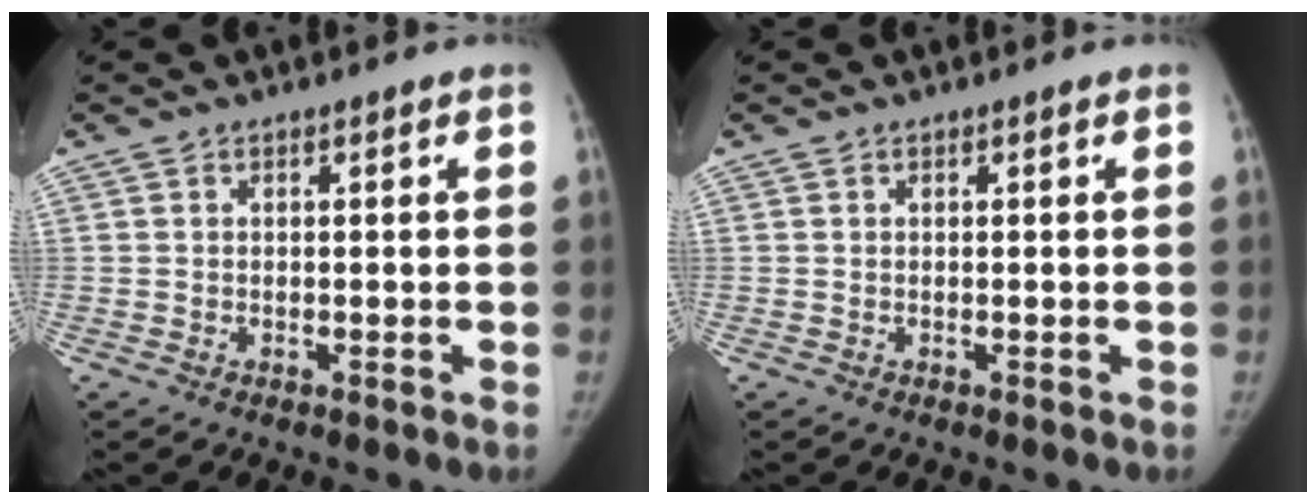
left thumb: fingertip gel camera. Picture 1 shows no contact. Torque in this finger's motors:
{"motor_torque": [0.04, 0.04, 0.09, 0.08, 0.01]}